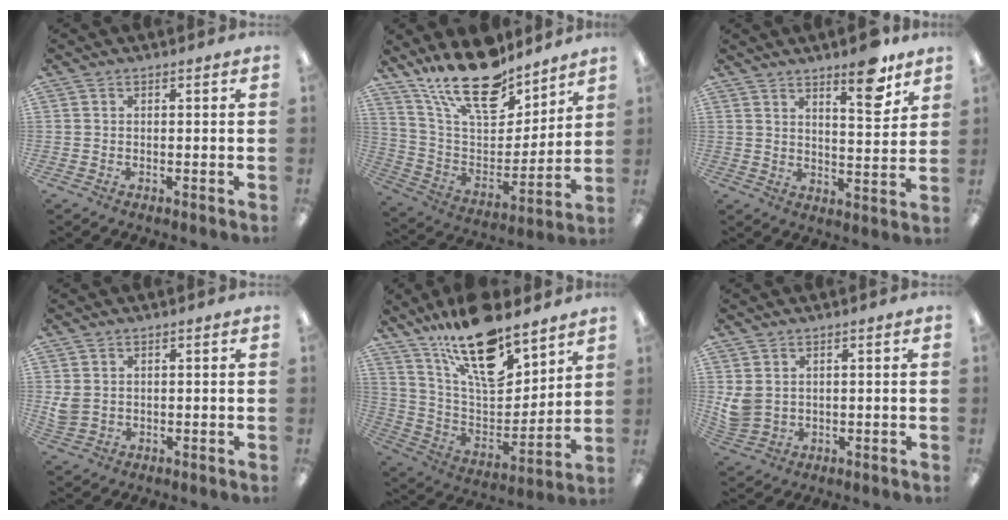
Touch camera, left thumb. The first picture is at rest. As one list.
[{"total": 21.0, "force": [16.1, 8.3, 10.8], "torque": [-0.199, -0.098, 0.285]}, {"total": 10.4, "force": [7.6, 2.6, 6.6], "torque": [-0.082, -0.048, 0.120]}, {"total": 3.0, "force": [1.0, 2.4, 1.6], "torque": [-0.032, 0.003, 0.020]}, {"total": 21.7, "force": [14.9, 8.7, 13.1], "torque": [-0.220, -0.094, 0.260]}, {"total": 4.8, "force": [1.9, 3.7, 2.4], "torque": [-0.047, -0.005, 0.039]}]